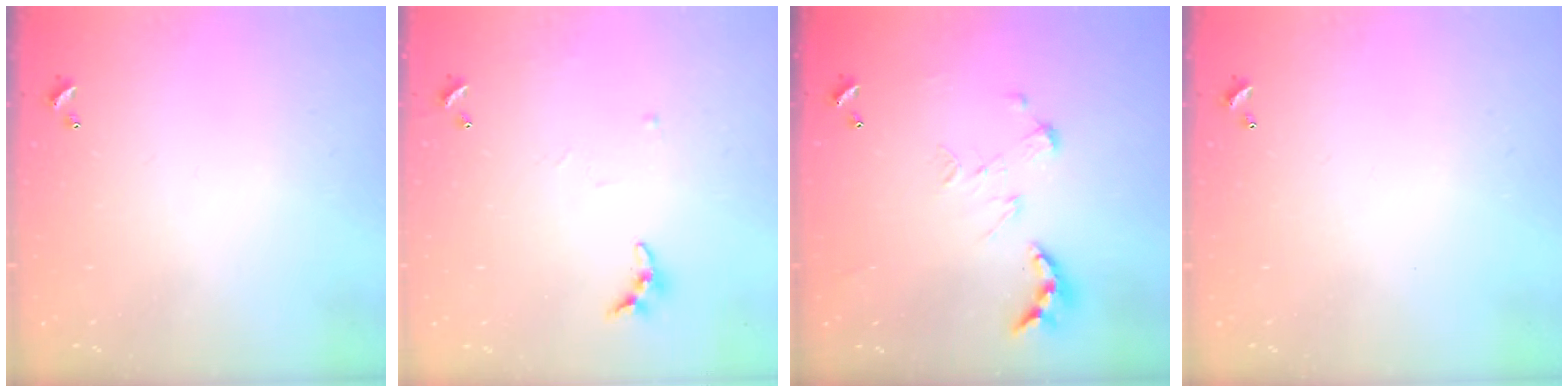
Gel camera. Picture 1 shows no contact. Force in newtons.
{"total": 7.0, "press": 7.0, "slide": 0.4}
{"total": 0.8, "press": 0.8, "slide": 0.3}
{"total": 0.0}